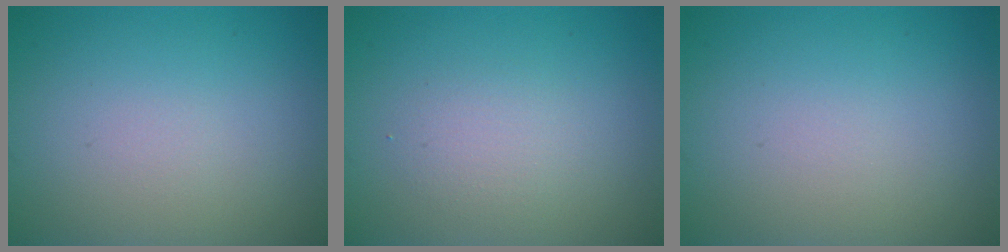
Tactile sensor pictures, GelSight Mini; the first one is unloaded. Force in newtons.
{"total": 1.7, "press": 1.6, "slide": 0.1}
{"total": 0.0}